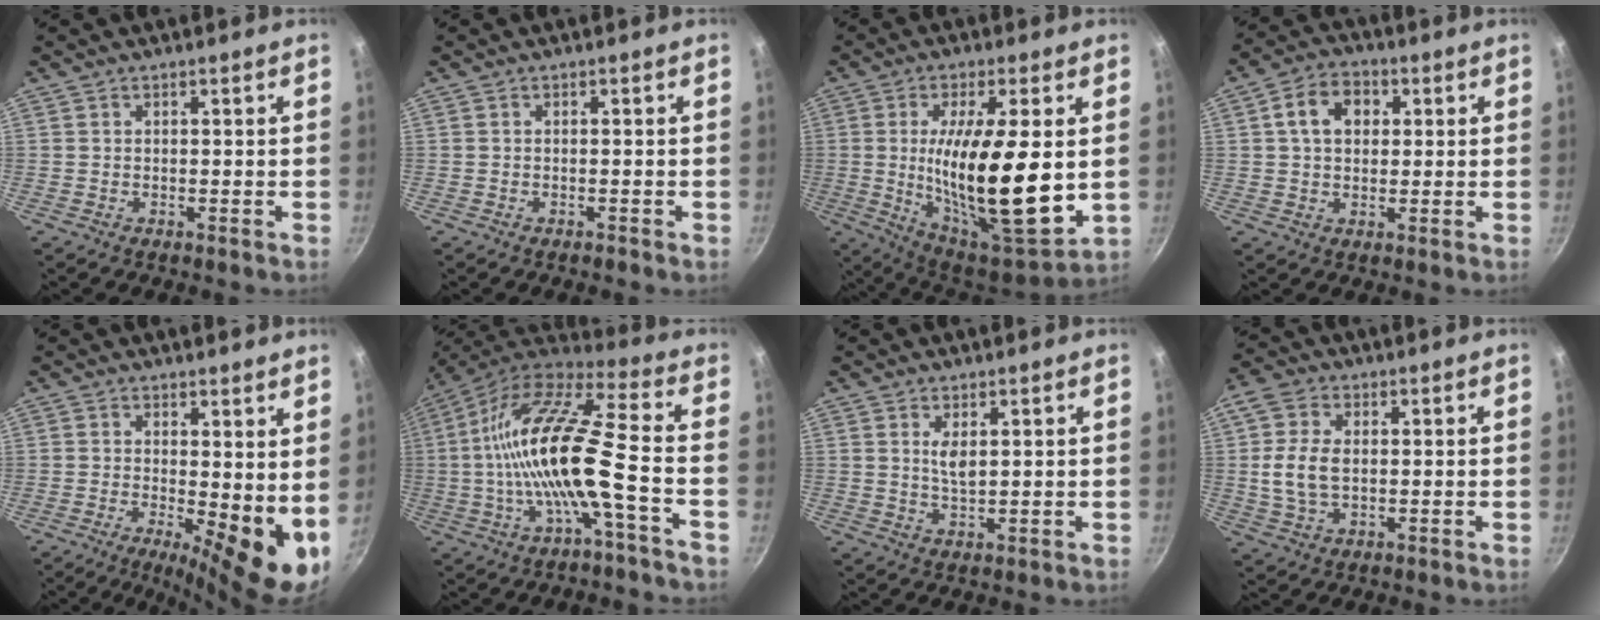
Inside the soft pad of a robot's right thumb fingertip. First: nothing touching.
{"total": 0.7, "force": [-0.6, 0.1, 0.4], "torque": [-0.015, 0.007, -0.007]}
{"total": 22.0, "force": [0.4, 6.5, 21.0], "torque": [-0.347, -0.025, 0.016]}
{"total": 8.2, "force": [1.9, 6.0, 5.2], "torque": [-0.065, 0.011, 0.021]}
{"total": 11.1, "force": [0.3, 3.7, 10.4], "torque": [-0.125, -0.022, 0.008]}
{"total": 18.8, "force": [-3.9, 3.5, 18.1], "torque": [-0.333, 0.035, -0.084]}
{"total": 3.4, "force": [1.1, 1.4, 2.9], "torque": [-0.052, -0.010, 0.023]}
{"total": 8.9, "force": [0.6, 5.7, 6.8], "torque": [-0.136, 0.007, 0.005]}